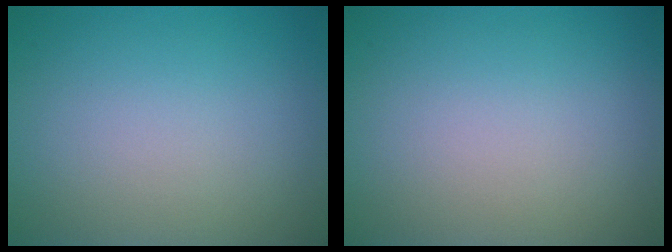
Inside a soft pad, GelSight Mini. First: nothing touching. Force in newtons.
{"total": 0.0}